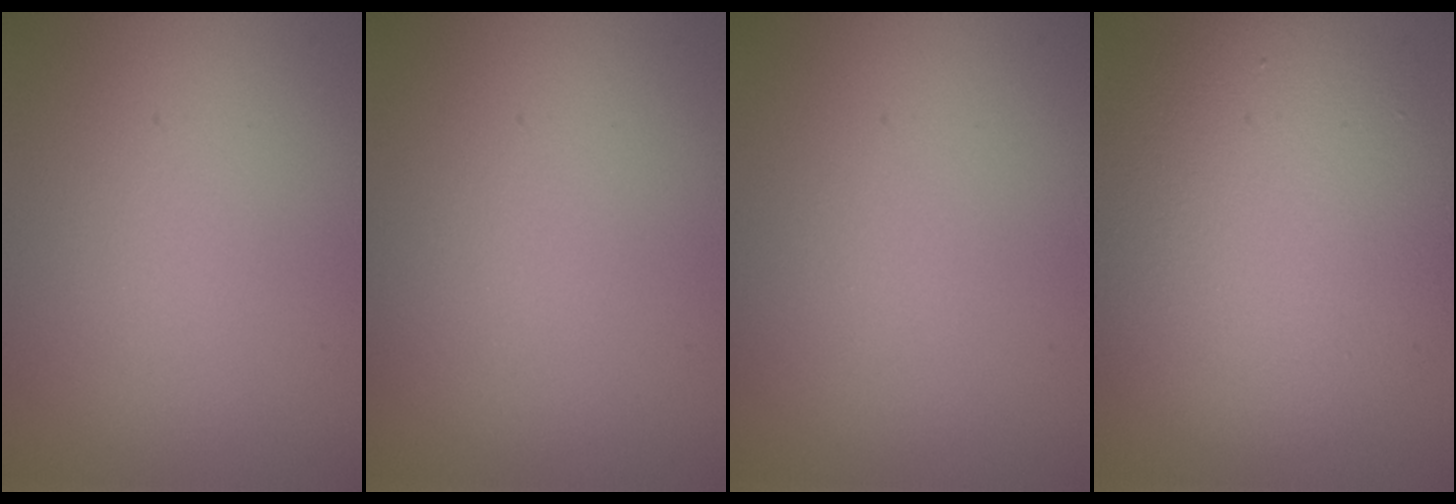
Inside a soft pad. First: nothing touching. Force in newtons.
{"total": 0.0}
{"total": 0.0}
{"total": 9.8, "press": 9.8, "slide": 0.8}